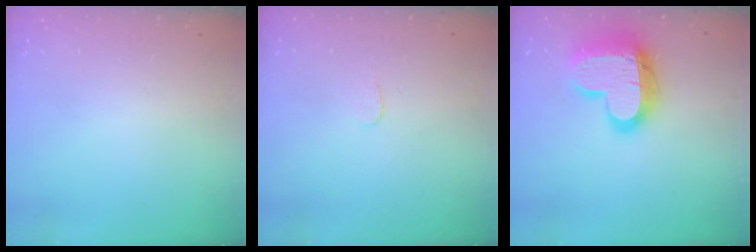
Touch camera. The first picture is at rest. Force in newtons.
{"total": 3.0, "press": 3.0, "slide": 0.2}
{"total": 19.1, "press": 19.0, "slide": 1.5}